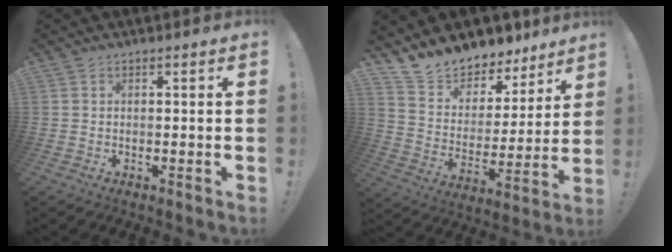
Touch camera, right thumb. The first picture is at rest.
{"total": 10.8, "force": [10.0, 3.9, 0.4], "torque": [-0.031, -0.098, 0.181]}